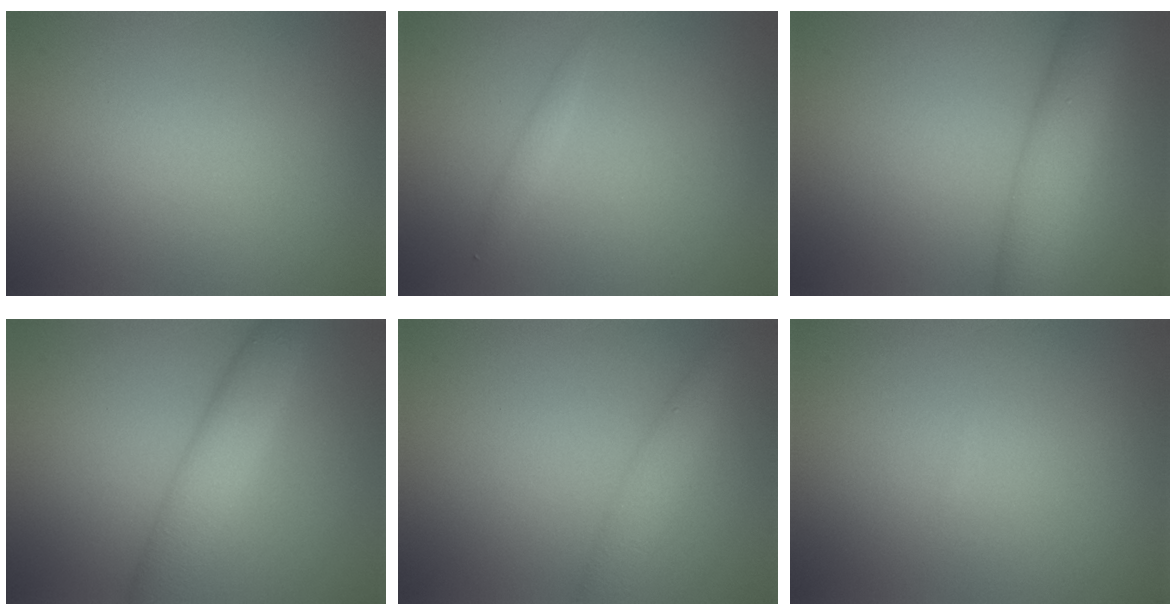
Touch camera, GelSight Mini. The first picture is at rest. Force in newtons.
{"total": 0.8, "press": 0.8, "slide": 0.0}
{"total": 5.4, "press": 5.4, "slide": 0.2}
{"total": 4.4, "press": 4.4, "slide": 0.1}
{"total": 2.4, "press": 2.4, "slide": 0.1}
{"total": 0.0}